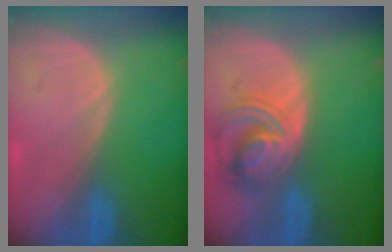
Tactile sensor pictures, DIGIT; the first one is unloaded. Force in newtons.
{"total": 7.1, "press": 6.9, "slide": 1.8}